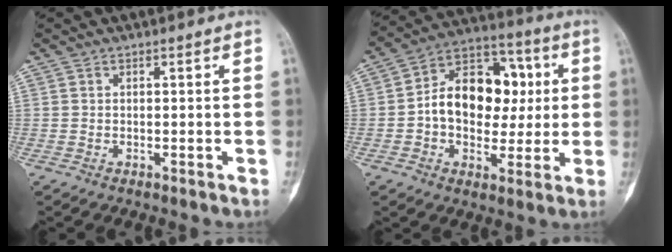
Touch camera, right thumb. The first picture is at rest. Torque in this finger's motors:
{"motor_torque": [0.19, 0.25, 0.52, -0.42, 0.11]}